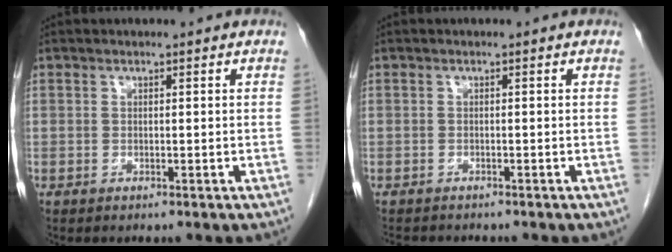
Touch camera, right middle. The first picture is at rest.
{"total": 4.2, "force": [-3.8, 1.0, 1.3], "torque": [-0.021, -0.010, -0.054]}